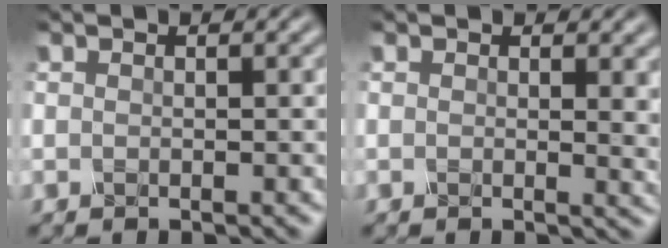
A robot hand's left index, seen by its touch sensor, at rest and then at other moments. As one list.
[{"total": 3.1, "force": [0.9, 1.2, 2.7], "torque": [-0.018, 0.007, 0.016]}]